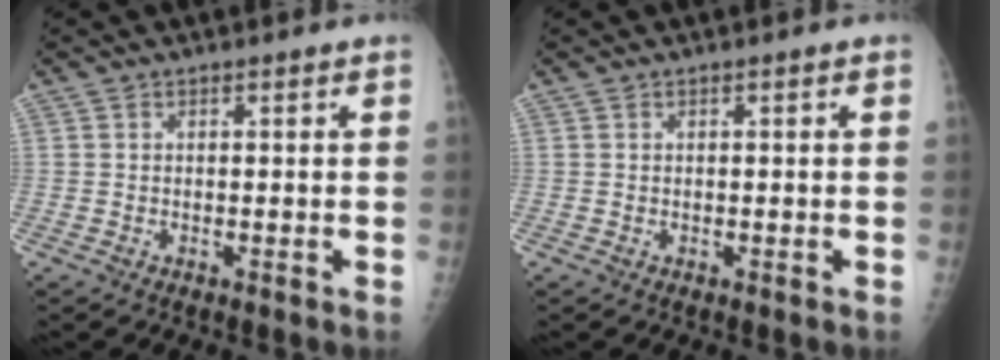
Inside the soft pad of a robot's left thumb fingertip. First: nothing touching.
{"total": 0.0}